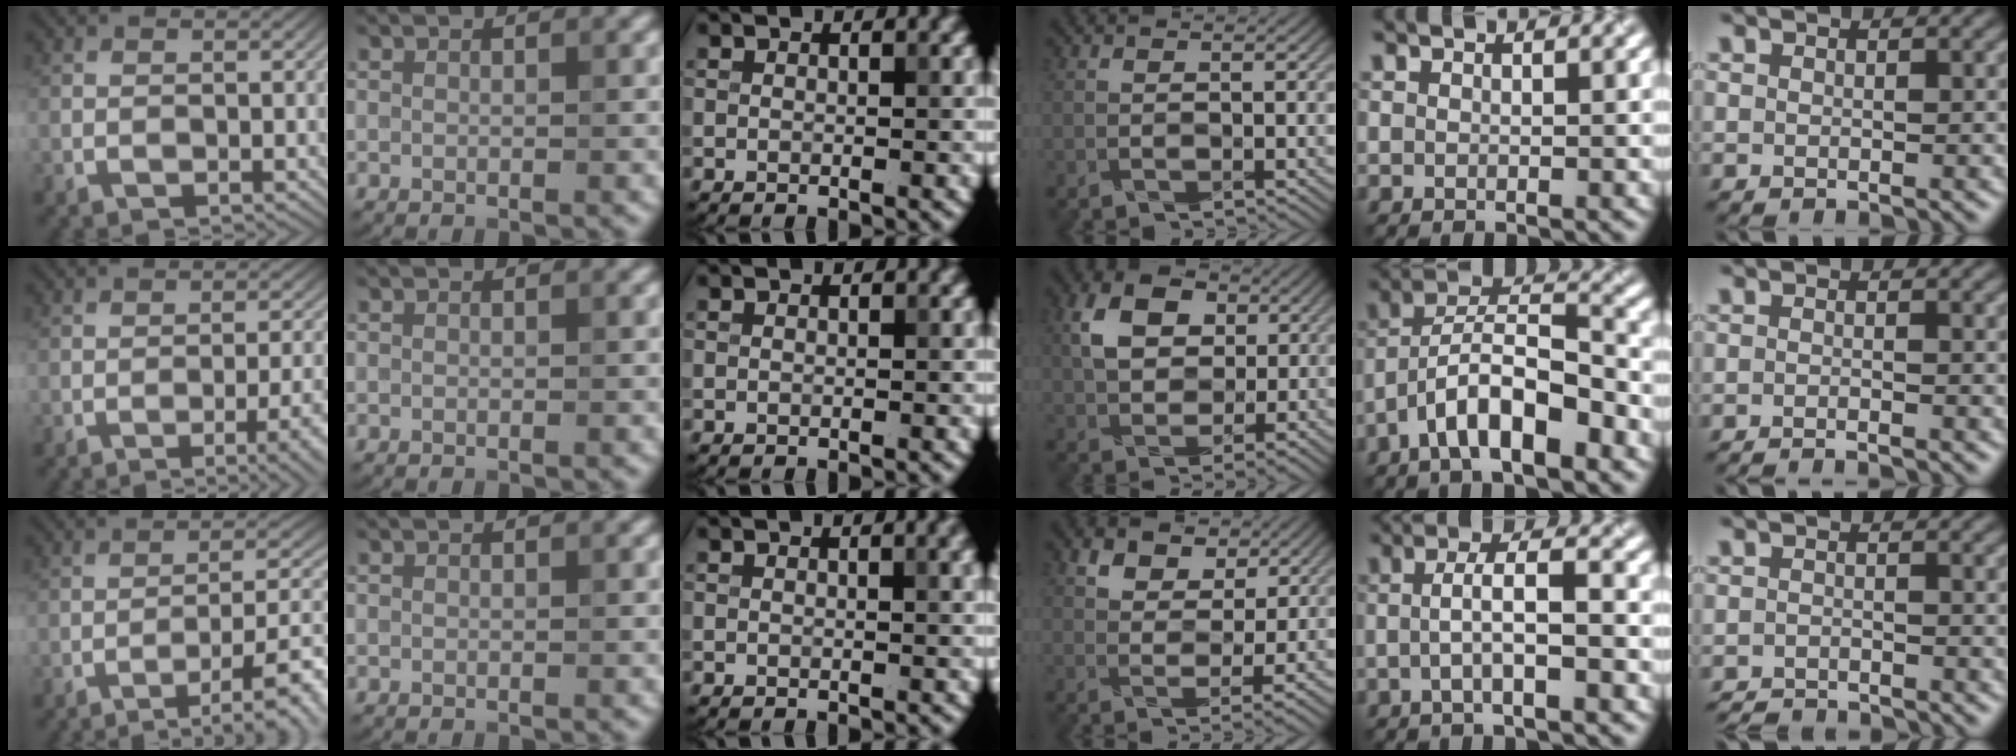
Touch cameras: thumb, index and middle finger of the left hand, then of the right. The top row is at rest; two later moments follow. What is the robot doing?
{"motion": "wrap", "object": "scarf"}